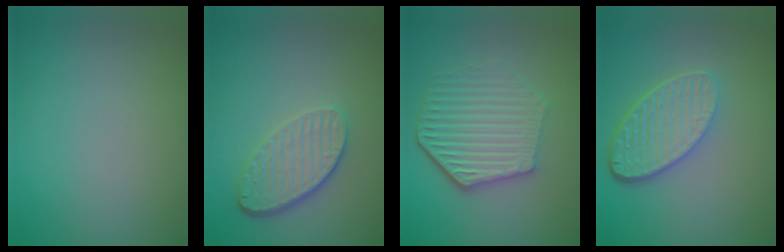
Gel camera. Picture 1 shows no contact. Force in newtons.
{"total": 4.5, "press": 3.2, "slide": 3.1}
{"total": 6.1, "press": 4.5, "slide": 4.1}
{"total": 5.3, "press": 3.9, "slide": 3.6}